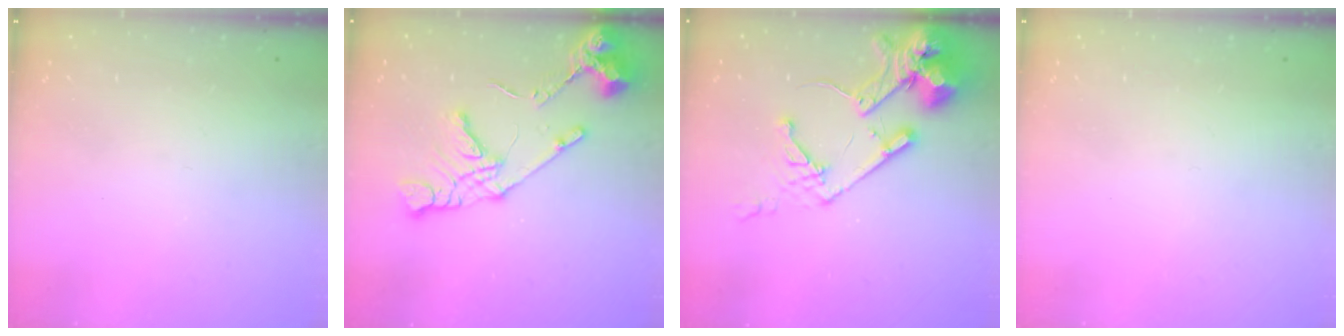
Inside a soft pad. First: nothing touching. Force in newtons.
{"total": 15.0, "press": 14.9, "slide": 1.9}
{"total": 16.1, "press": 15.9, "slide": 2.2}
{"total": 0.0}